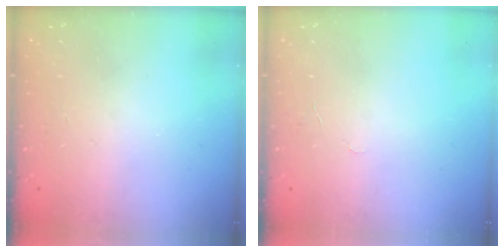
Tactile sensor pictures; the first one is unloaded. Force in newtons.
{"total": 3.6, "press": 3.6, "slide": 0.3}